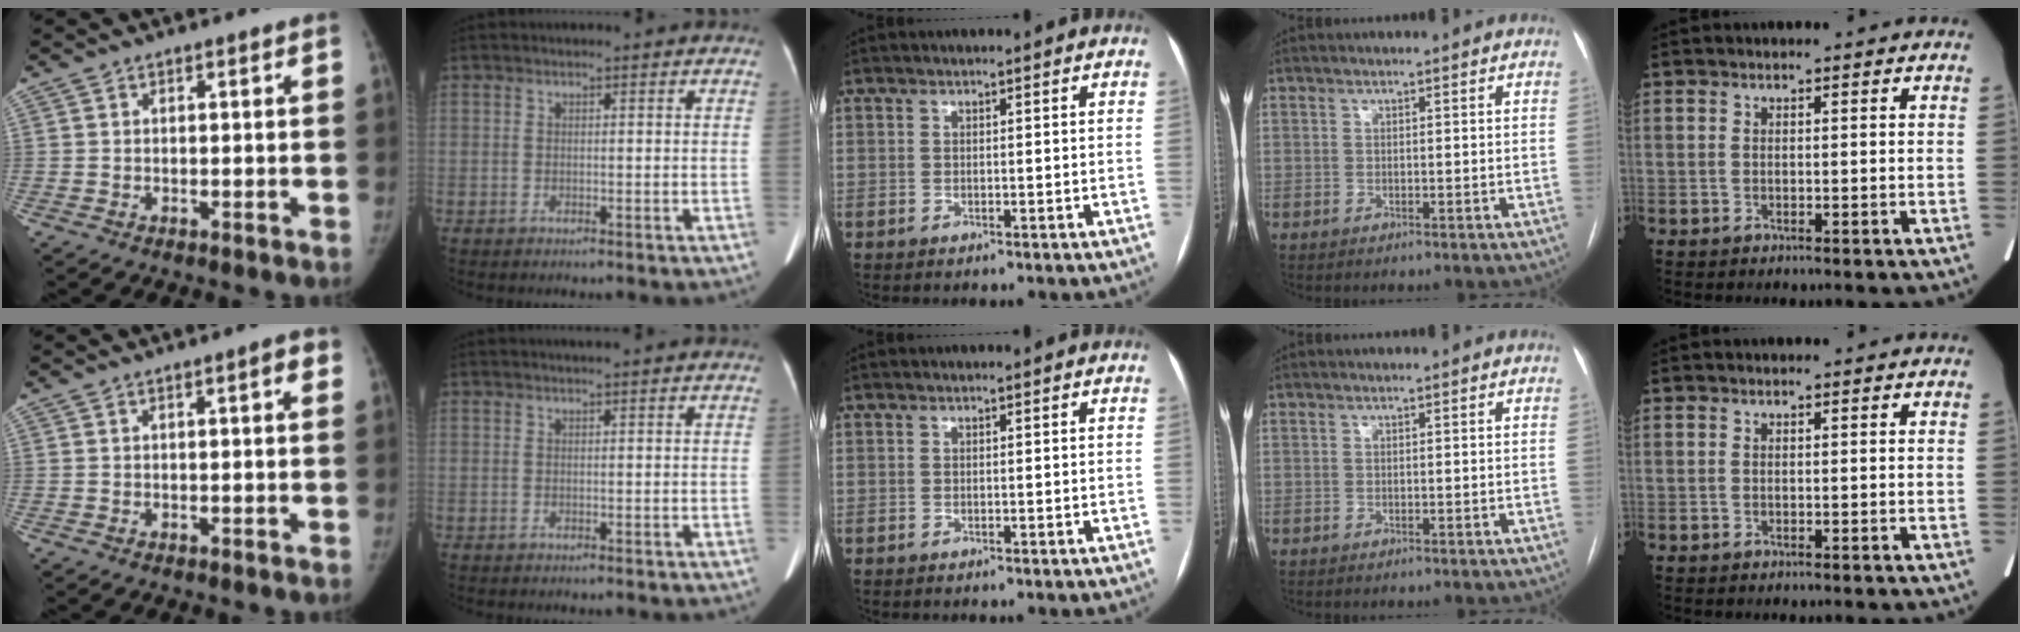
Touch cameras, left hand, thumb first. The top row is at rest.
{"thumb": {"total": 2.1, "force": [0.7, 0.5, 2.0], "torque": [-0.016, 0.004, 0.003]}, "index": {"total": 0.9, "force": [0.7, -0.2, 0.6], "torque": [-0.010, 0.009, 0.016]}}